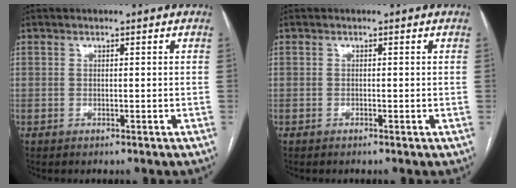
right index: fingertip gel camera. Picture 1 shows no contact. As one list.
[{"total": 0.0}]